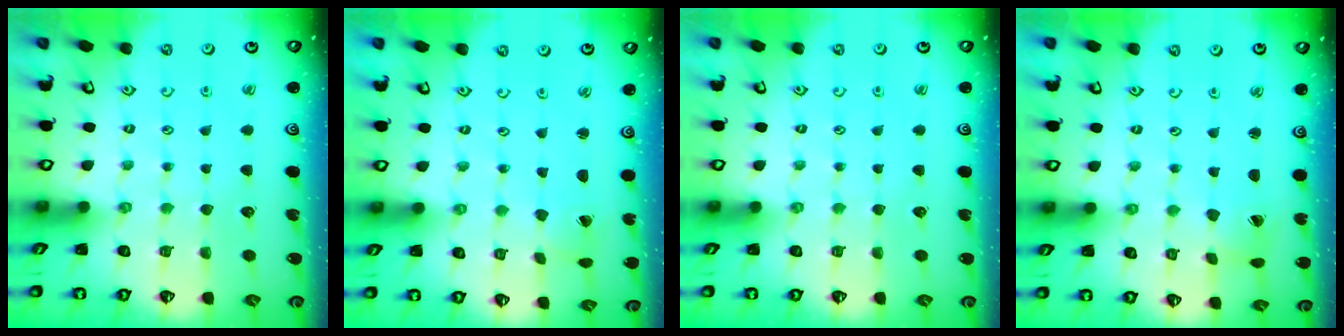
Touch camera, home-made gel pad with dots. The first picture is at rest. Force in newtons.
{"total": 1.7, "press": 1.7, "slide": 0.1}
{"total": 0.0}
{"total": 3.0, "press": 3.0, "slide": 0.2}